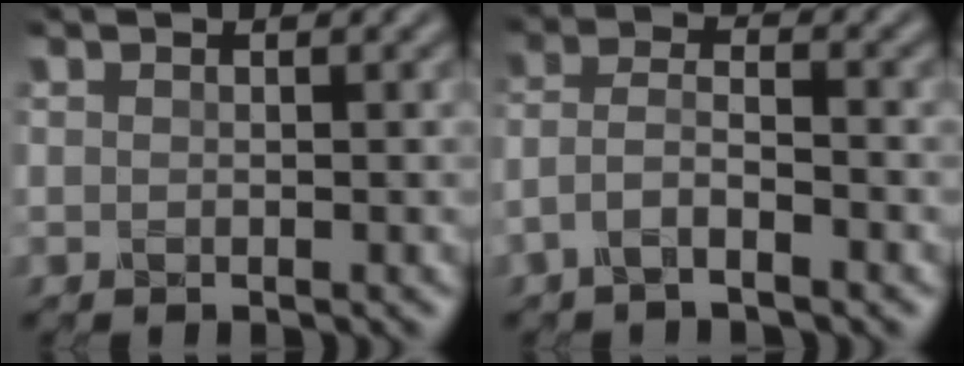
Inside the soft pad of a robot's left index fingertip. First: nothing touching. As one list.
[{"total": 3.2, "force": [-1.8, 0.9, 2.5], "torque": [-0.055, 0.007, -0.044]}]